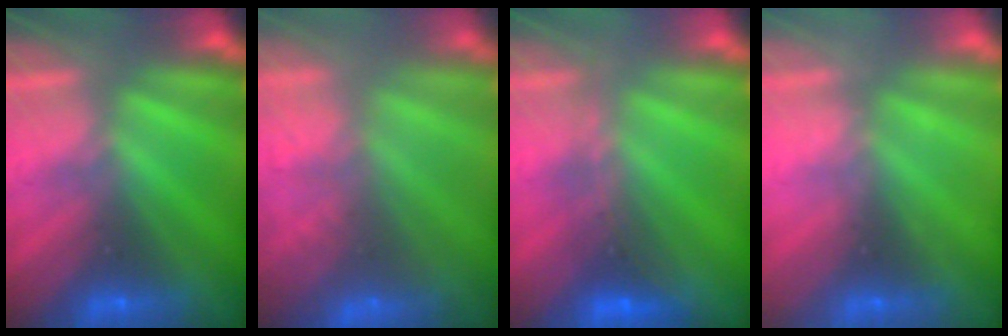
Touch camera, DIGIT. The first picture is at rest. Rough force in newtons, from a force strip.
{"total": 7.2}
{"total": 1.8}
{"total": 1.9}